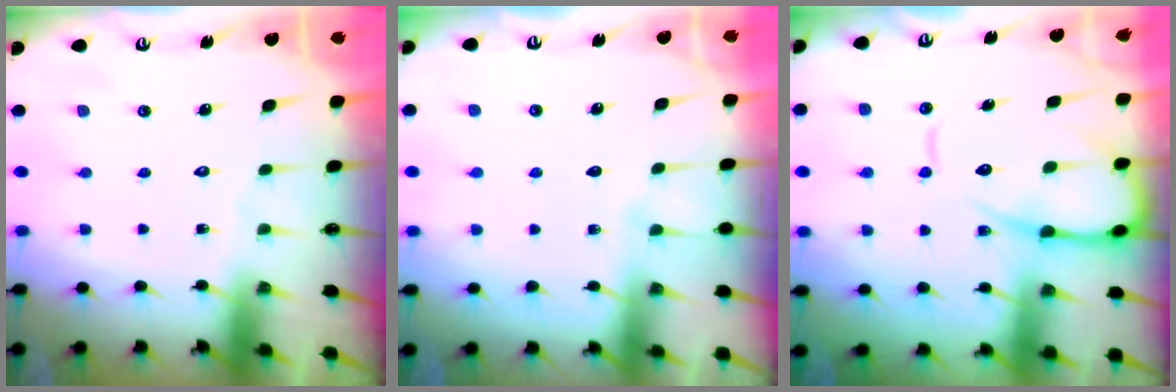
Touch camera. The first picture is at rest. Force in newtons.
{"total": 3.4, "press": 3.3, "slide": 0.6}
{"total": 11.7, "press": 11.6, "slide": 1.4}